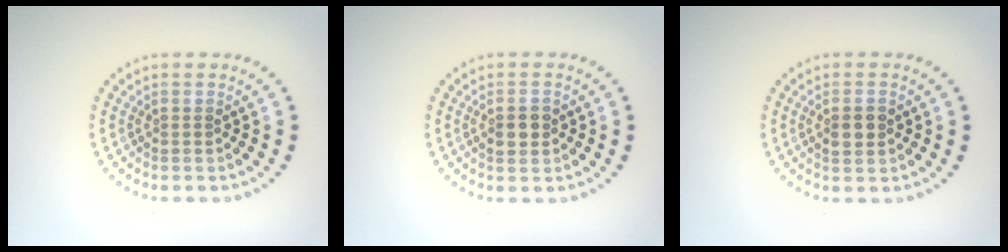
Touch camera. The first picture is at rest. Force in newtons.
{"total": 2.3, "press": 2.3, "slide": 0.1}
{"total": 1.9, "press": 1.9, "slide": 0.1}